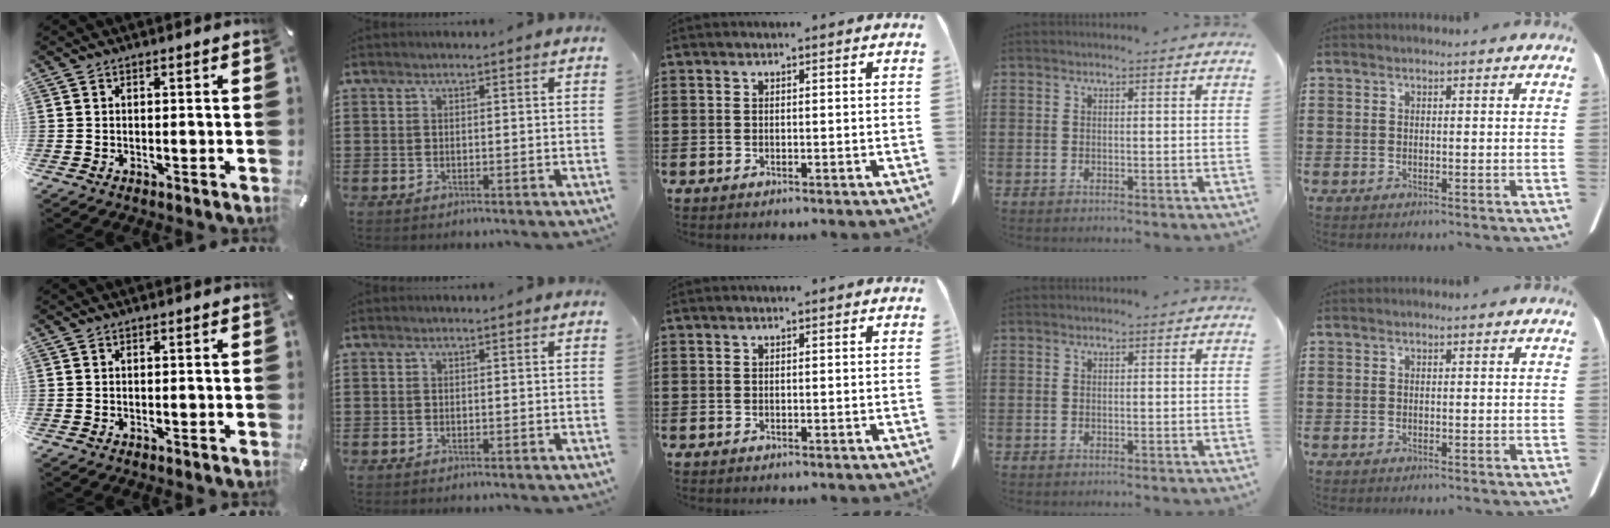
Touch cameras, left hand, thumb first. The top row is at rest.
{}